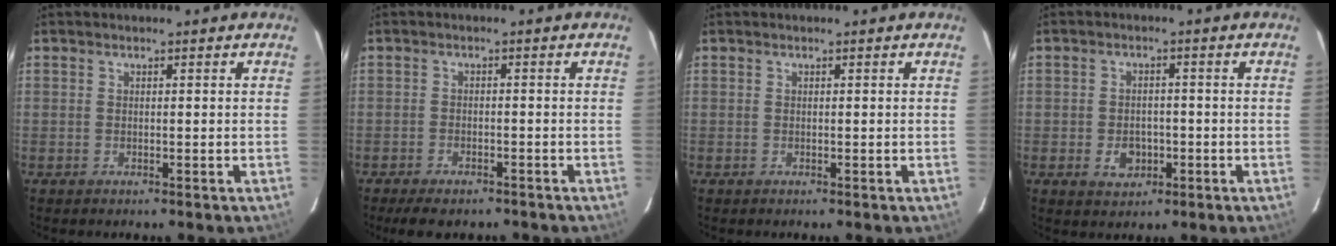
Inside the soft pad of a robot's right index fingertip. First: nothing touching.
{"total": 6.5, "force": [-5.2, 2.4, 3.1], "torque": [-0.072, -0.012, -0.077]}
{"total": 0.0}
{"total": 4.5, "force": [-1.6, 3.6, 2.3], "torque": [-0.046, 0.004, -0.018]}